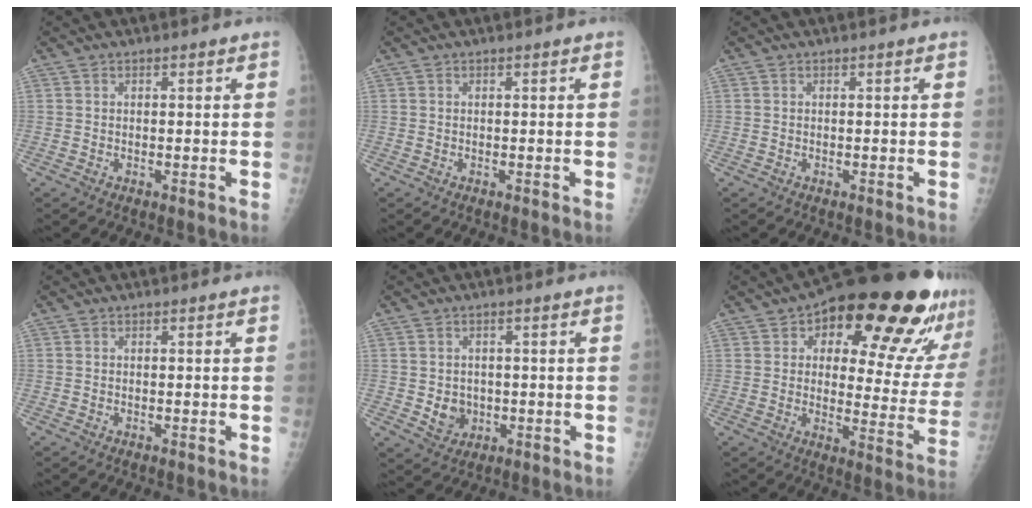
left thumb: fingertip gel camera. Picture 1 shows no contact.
{"total": 0.0}
{"total": 0.0}
{"total": 0.0}
{"total": 4.5, "force": [-0.5, 3.9, 2.1], "torque": [-0.014, 0.001, 0.002]}
{"total": 26.4, "force": [15.7, 10.2, 18.6], "torque": [-0.215, -0.043, 0.212]}